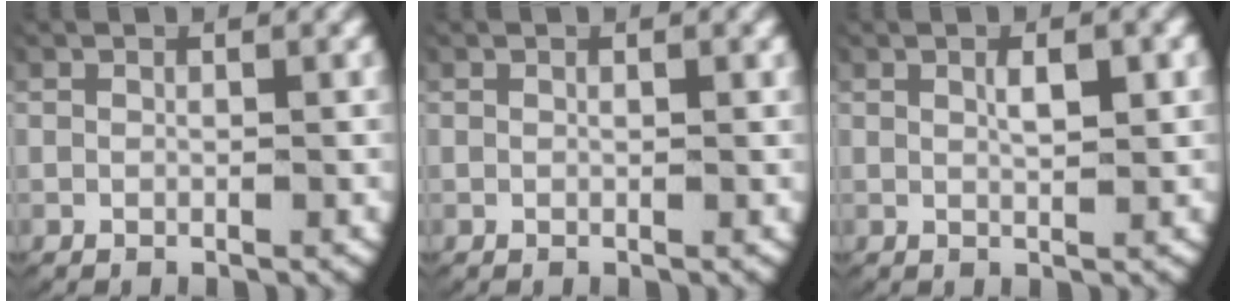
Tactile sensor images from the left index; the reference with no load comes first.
{"total": 0.0}
{"total": 1.9, "force": [0.5, 0.5, 1.7], "torque": [-0.026, -0.003, 0.013]}